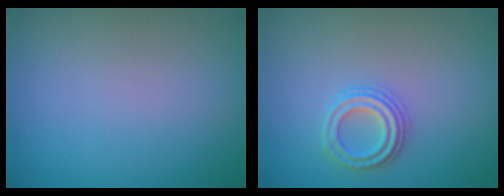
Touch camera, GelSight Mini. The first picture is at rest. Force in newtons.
{"total": 2.3, "press": 2.3, "slide": 0.3}